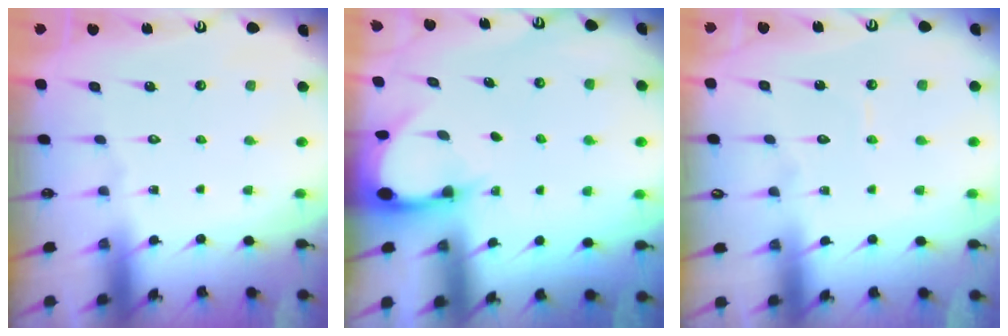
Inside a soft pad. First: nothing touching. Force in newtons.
{"total": 3.6, "press": 3.6, "slide": 0.2}
{"total": 3.2, "press": 3.2, "slide": 0.2}